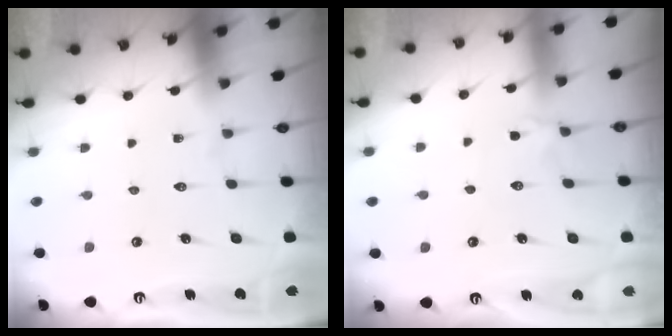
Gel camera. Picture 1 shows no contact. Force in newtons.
{"total": 2.1, "press": 2.0, "slide": 0.8}